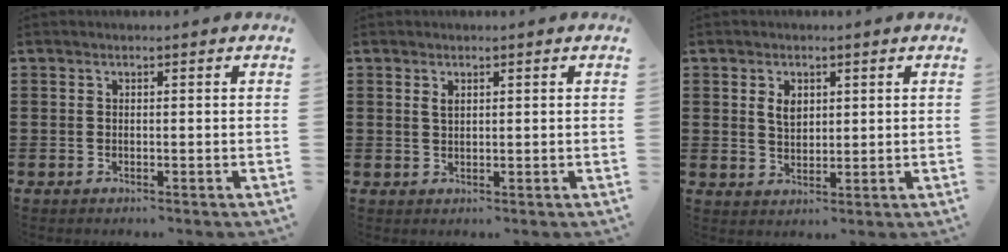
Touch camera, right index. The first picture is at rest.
{"total": 1.1, "force": [0.6, 0.6, 0.8], "torque": [-0.018, 0.003, 0.010]}
{"total": 3.0, "force": [1.1, 1.9, 2.0], "torque": [-0.037, 0.004, 0.018]}